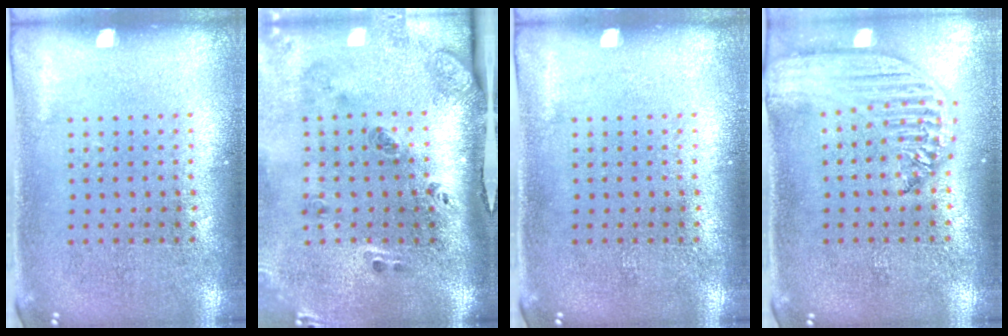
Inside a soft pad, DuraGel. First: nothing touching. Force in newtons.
{"total": 3.3, "press": 2.0, "slide": 2.6}
{"total": 0.0}
{"total": 2.6, "press": 2.2, "slide": 1.4}